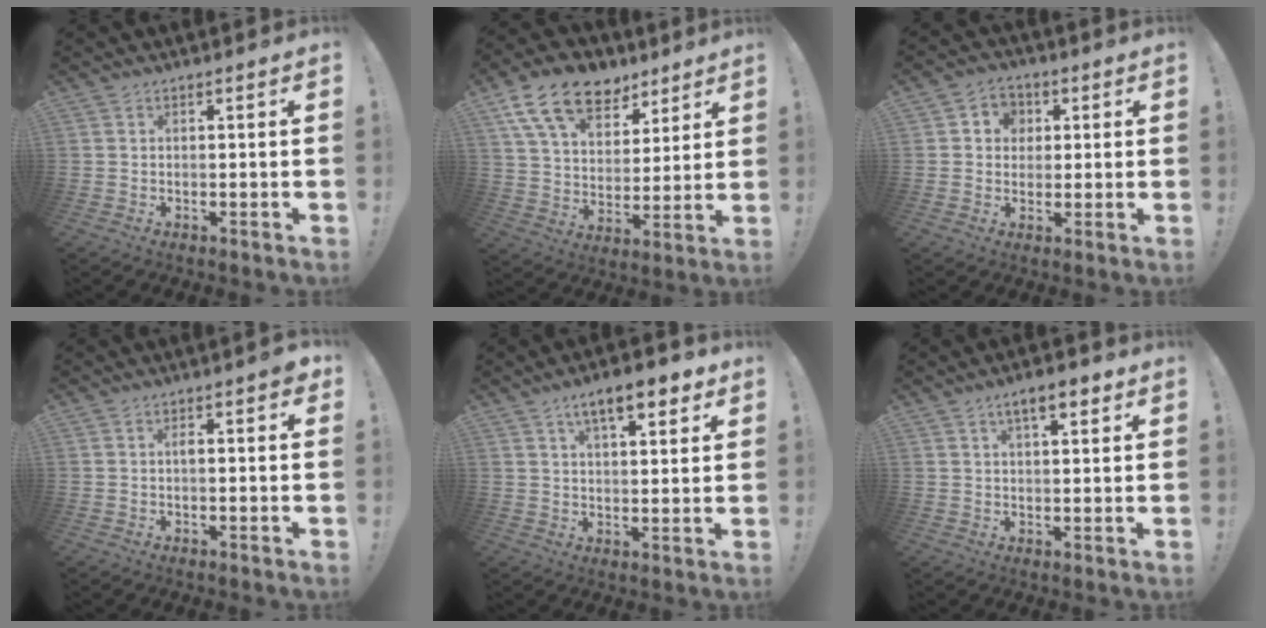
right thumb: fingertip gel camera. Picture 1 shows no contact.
{"total": 17.5, "force": [10.8, 10.5, 9.0], "torque": [-0.154, -0.061, 0.199]}
{"total": 5.8, "force": [0.8, 5.5, 1.8], "torque": [-0.025, 0.003, 0.016]}
{"total": 2.1, "force": [-0.1, 0.7, 2.0], "torque": [-0.033, 0.005, -0.006]}
{"total": 9.8, "force": [5.5, 3.3, 7.4], "torque": [-0.107, -0.020, 0.091]}
{"total": 6.4, "force": [3.4, 2.2, 4.9], "torque": [-0.066, -0.011, 0.053]}